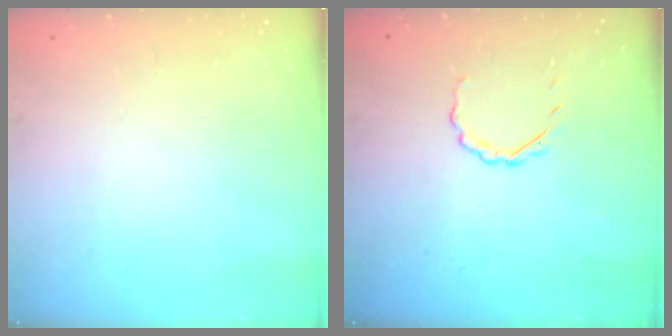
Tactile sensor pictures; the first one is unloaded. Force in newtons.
{"total": 2.7, "press": 2.5, "slide": 0.9}